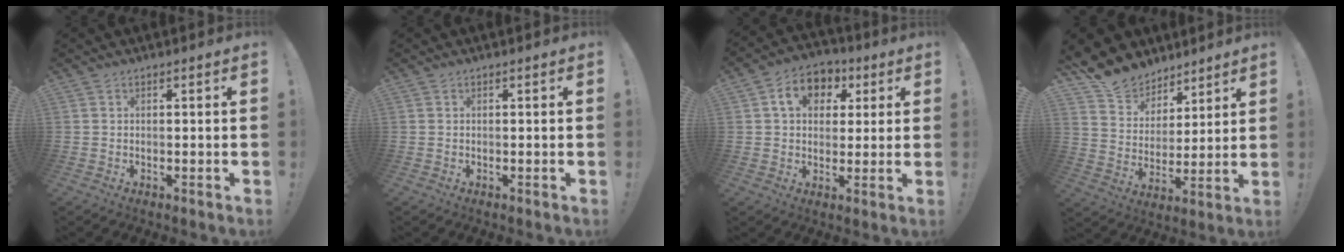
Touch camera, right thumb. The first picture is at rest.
{"total": 0.0}
{"total": 10.2, "force": [3.2, 8.0, 5.5], "torque": [-0.081, 0.001, 0.062]}
{"total": 11.7, "force": [9.5, 6.8, 1.4], "torque": [-0.037, -0.079, 0.185]}